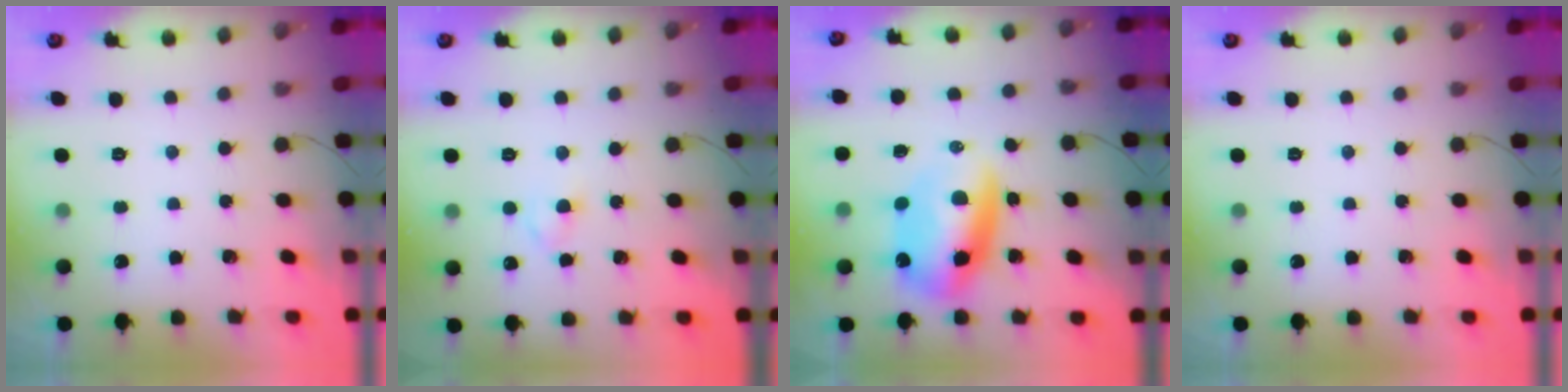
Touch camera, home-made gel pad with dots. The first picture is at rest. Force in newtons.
{"total": 2.7, "press": 2.4, "slide": 1.1}
{"total": 11.5, "press": 11.2, "slide": 2.7}
{"total": 0.0}